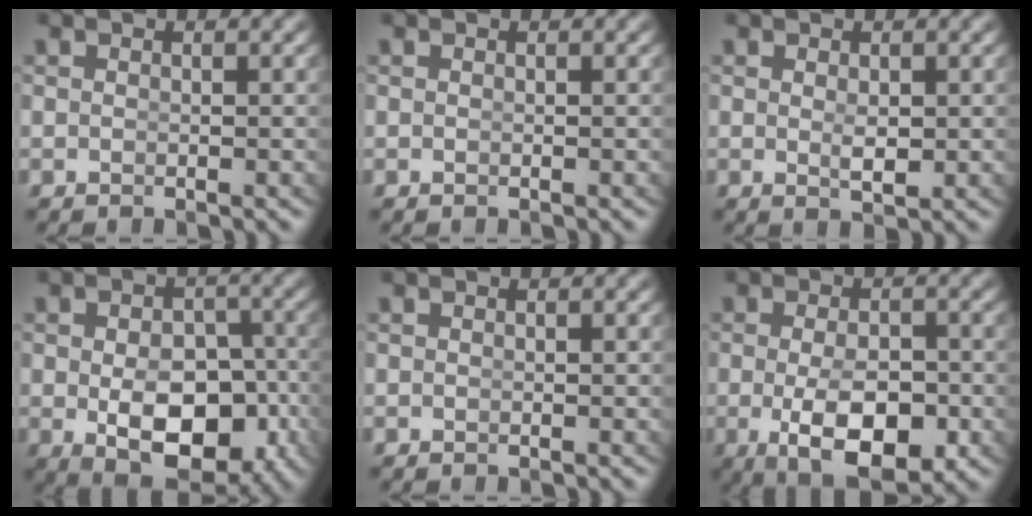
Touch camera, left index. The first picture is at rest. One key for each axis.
{"total": 0.0}
{"total": 1.3, "fx": 0.0, "fy": 0.2, "fz": 1.3, "tx": -0.023, "ty": -0.016, "tz": 0.011}
{"total": 9.6, "fx": -2.9, "fy": 6.0, "fz": 7.0, "tx": -0.113, "ty": -0.059, "tz": -0.016}
{"total": 0.0}
{"total": 8.6, "fx": -3.1, "fy": 4.5, "fz": 6.6, "tx": -0.119, "ty": -0.045, "tz": -0.024}